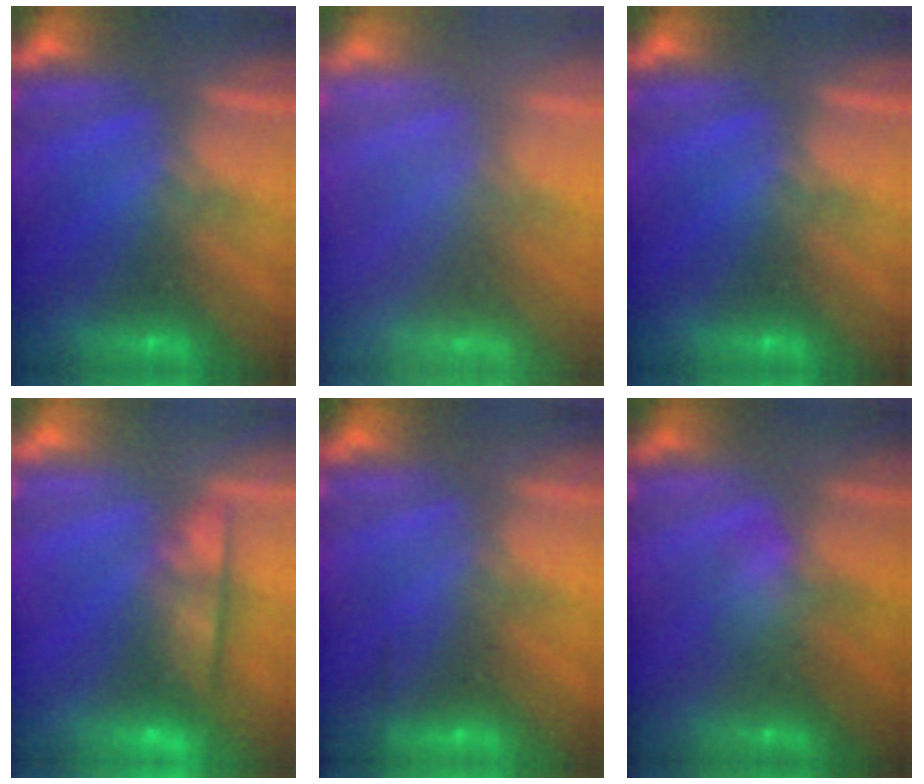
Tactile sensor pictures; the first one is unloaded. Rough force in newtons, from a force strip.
{"total": 7.0}
{"total": 0.0}
{"total": 7.4}
{"total": 2.5}
{"total": 3.0}